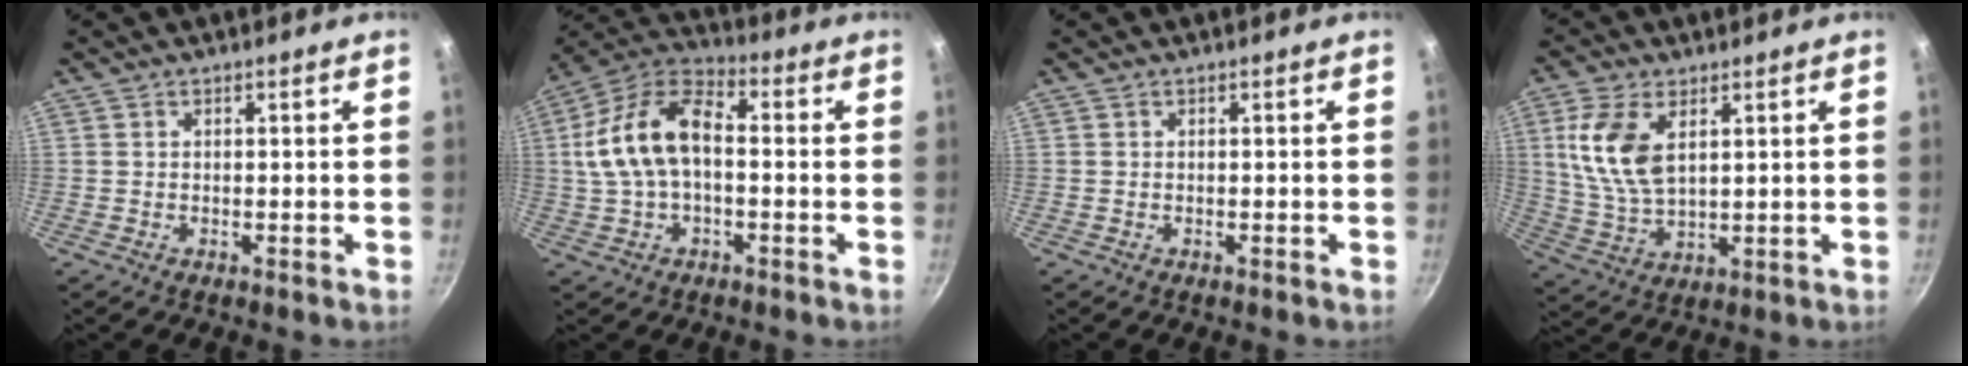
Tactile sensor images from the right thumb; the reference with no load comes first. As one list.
[{"total": 14.8, "force": [0.3, 8.4, 12.2], "torque": [-0.219, 0.042, -0.008]}, {"total": 0.0}, {"total": 11.3, "force": [3.5, 6.1, 8.9], "torque": [-0.176, -0.014, 0.077]}]